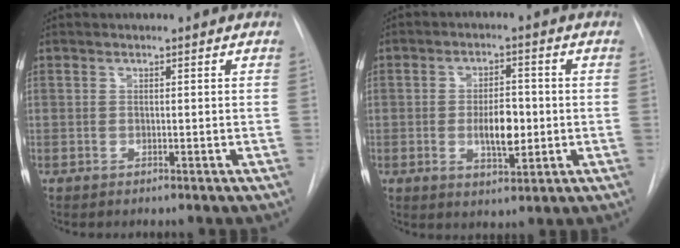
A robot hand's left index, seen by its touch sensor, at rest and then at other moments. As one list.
[{"total": 6.3, "force": [-0.8, 2.6, 5.7], "torque": [-0.099, 0.000, -0.008]}]